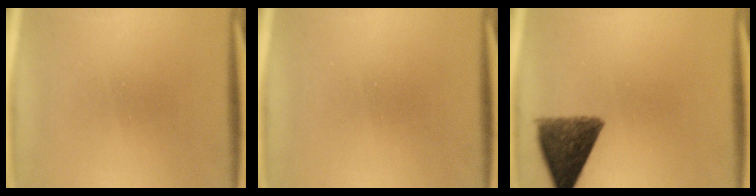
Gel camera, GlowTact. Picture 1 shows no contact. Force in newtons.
{"total": 0.0}
{"total": 10.0}